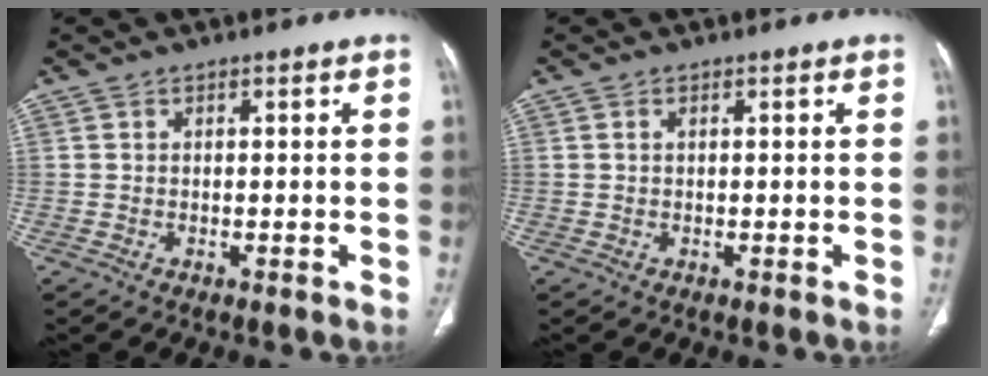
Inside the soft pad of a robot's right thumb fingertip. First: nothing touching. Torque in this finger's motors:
{"motor_torque": [-0.04, -0.08, -0.35, 0.37, 0.07]}